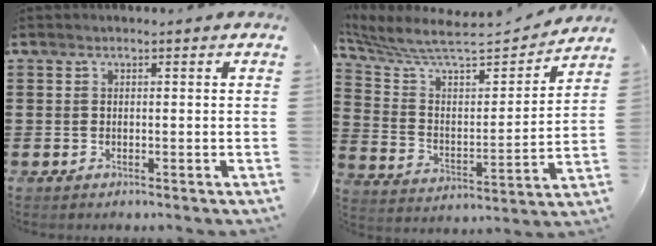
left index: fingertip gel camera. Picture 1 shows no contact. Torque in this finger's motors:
{"motor_torque": [1.11, -1.02, 0.17, 0.03]}